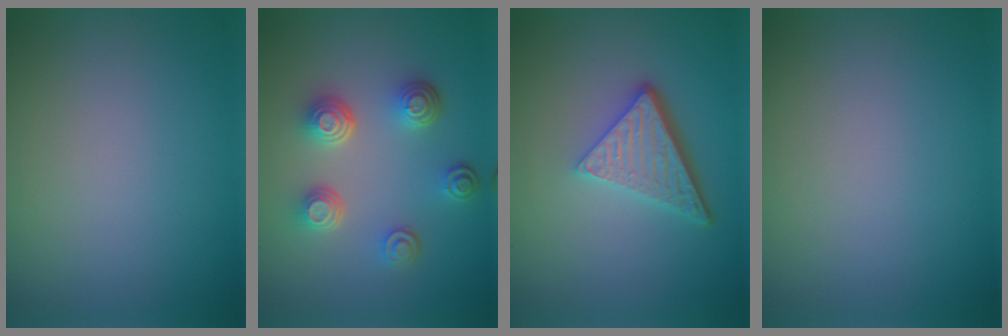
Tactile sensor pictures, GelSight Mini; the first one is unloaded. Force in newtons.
{"total": 4.6, "press": 3.5, "slide": 2.9}
{"total": 5.1, "press": 3.6, "slide": 3.7}
{"total": 0.0}